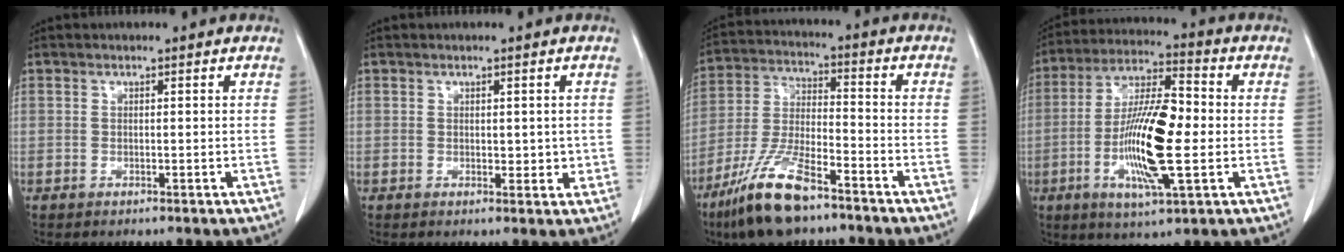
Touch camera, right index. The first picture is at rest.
{"total": 2.5, "force": [0.2, 1.5, 2.0], "torque": [-0.021, -0.004, 0.006]}
{"total": 13.1, "force": [-8.9, 3.0, 9.2], "torque": [-0.189, -0.023, -0.164]}
{"total": 15.1, "force": [-2.4, 2.7, 14.6], "torque": [-0.282, -0.002, -0.046]}